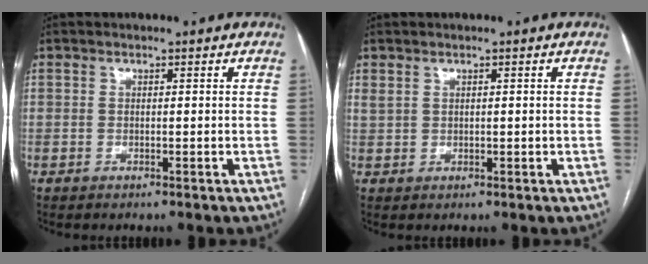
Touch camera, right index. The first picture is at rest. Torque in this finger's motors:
{"motor_torque": [-0.21, 0.03, 0.05, 0.00]}